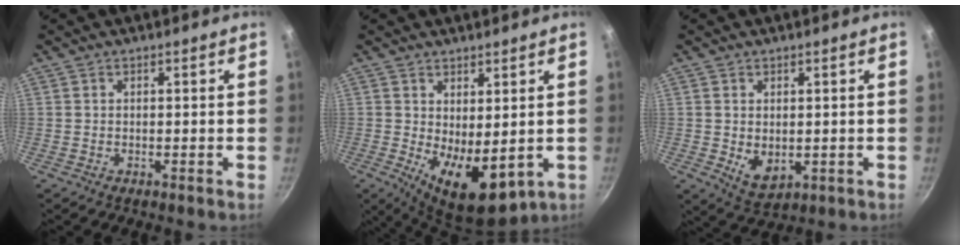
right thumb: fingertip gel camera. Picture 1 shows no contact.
{"total": 10.5, "force": [-0.3, 5.2, 9.1], "torque": [-0.116, -0.022, 0.013]}
{"total": 5.6, "force": [0.0, 3.8, 4.1], "torque": [-0.062, -0.017, 0.010]}